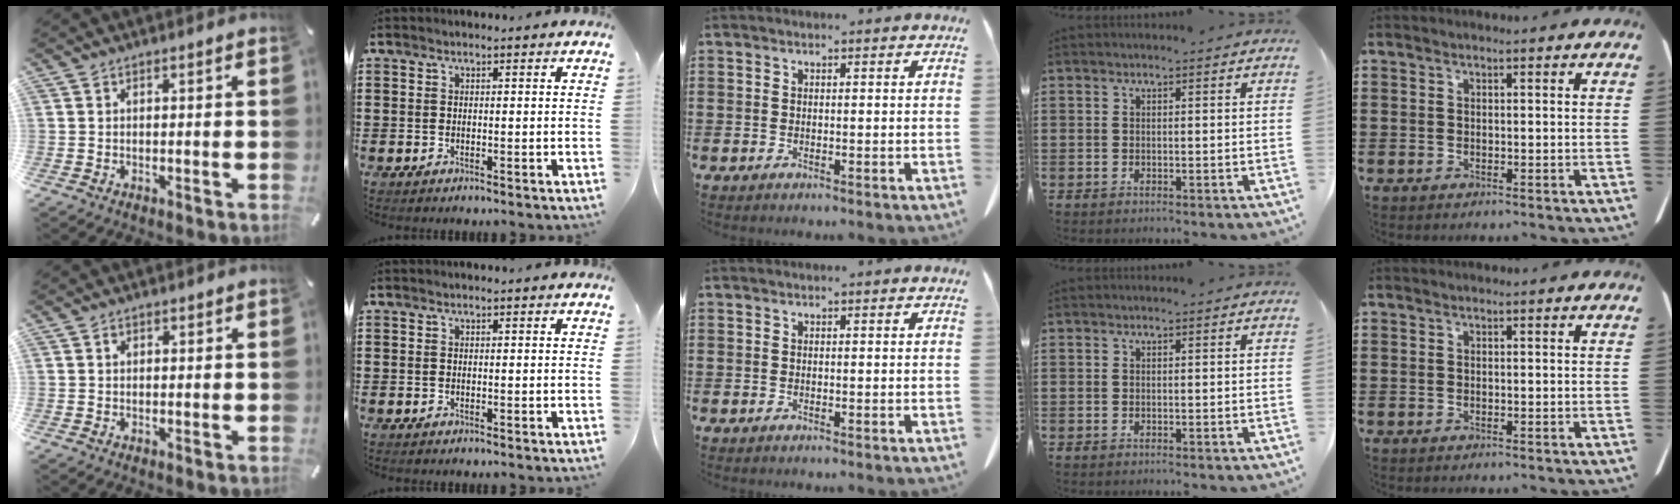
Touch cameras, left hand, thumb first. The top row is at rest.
{"thumb": {"total": 0.9, "force": [0.2, 0.8, 0.4], "torque": [0.000, 0.001, 0.001]}}